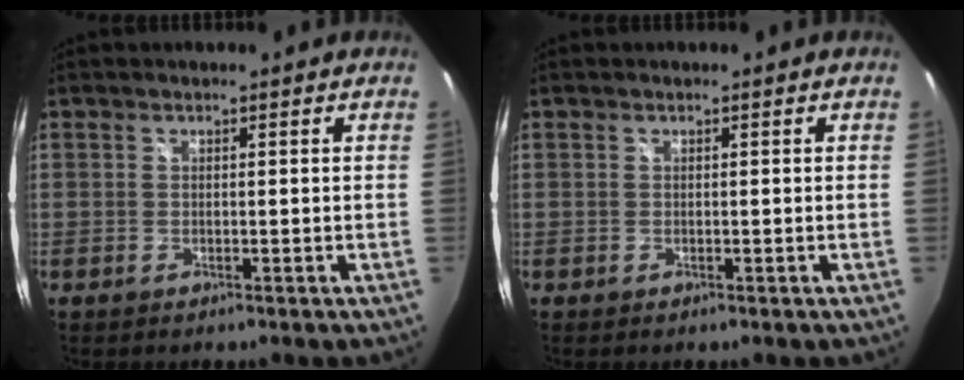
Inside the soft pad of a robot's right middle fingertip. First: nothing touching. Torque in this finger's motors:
{"motor_torque": [-0.01, -0.01, 0.03, 0.00]}